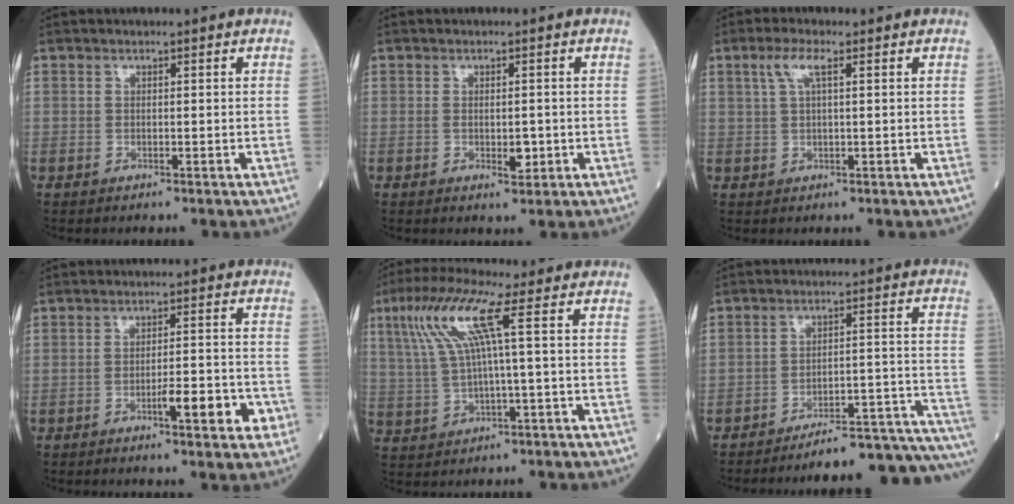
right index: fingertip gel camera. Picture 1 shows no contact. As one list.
[{"total": 2.4, "force": [-0.4, 1.0, 2.1], "torque": [-0.034, -0.002, 0.002]}, {"total": 3.5, "force": [1.6, 0.6, 3.0], "torque": [-0.070, 0.013, 0.036]}, {"total": 6.5, "force": [-2.7, 1.1, 5.8], "torque": [-0.080, 0.002, -0.034]}, {"total": 8.9, "force": [2.9, -0.3, 8.4], "torque": [-0.184, 0.022, 0.063]}, {"total": 17.4, "force": [-16.5, -0.3, 5.5], "torque": [-0.011, 0.031, -0.214]}]